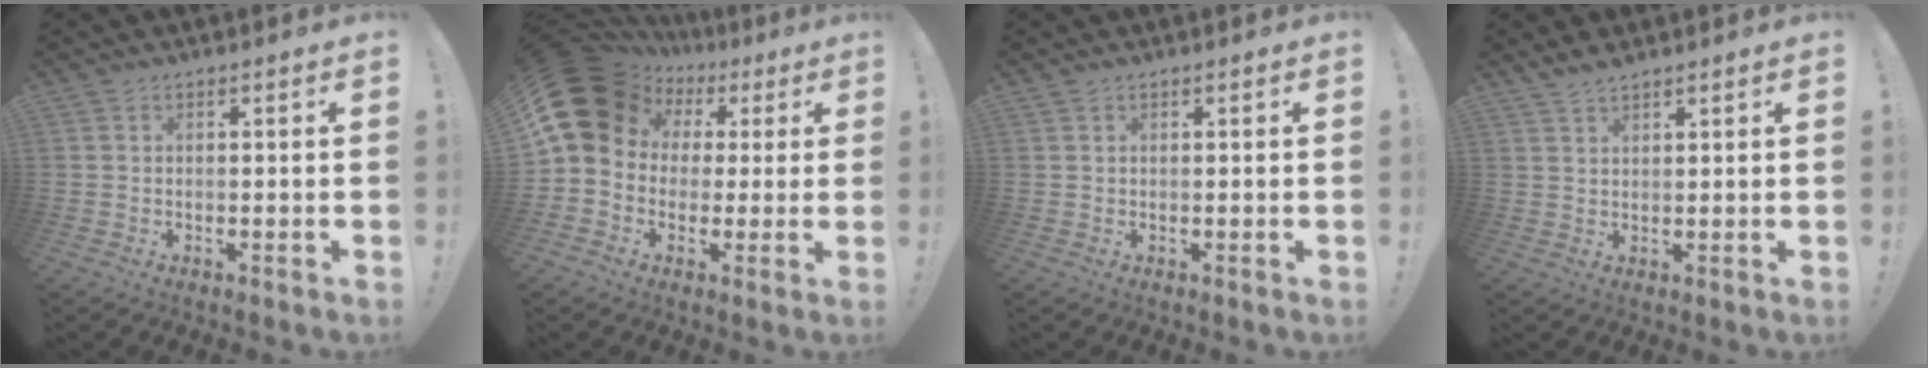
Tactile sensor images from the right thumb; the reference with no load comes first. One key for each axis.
{"total": 16.6, "fx": 5.3, "fy": 13.4, "fz": 8.2, "tx": -0.146, "ty": -0.021, "tz": 0.115}
{"total": 0.0}
{"total": 3.2, "fx": 2.8, "fy": 0.8, "fz": 1.4, "tx": -0.029, "ty": -0.011, "tz": 0.051}